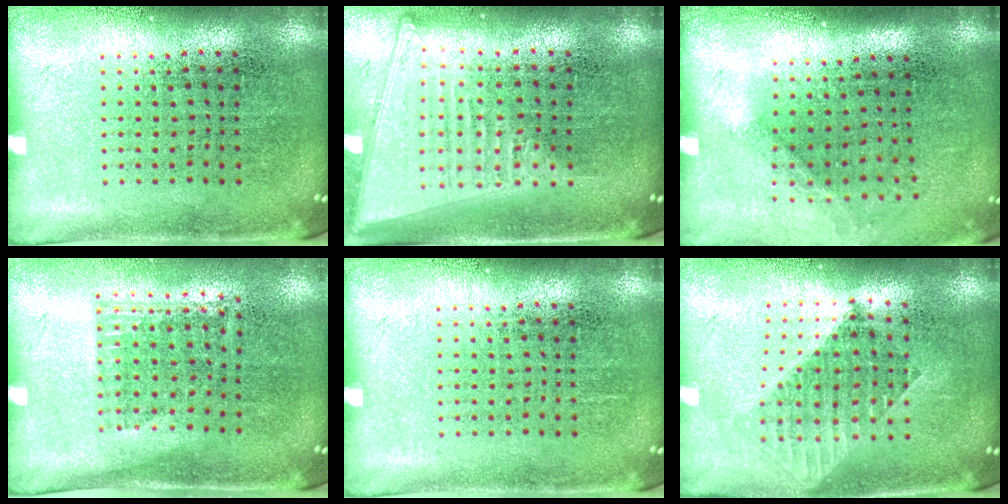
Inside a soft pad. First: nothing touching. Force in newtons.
{"total": 2.0, "press": 1.7, "slide": 1.0}
{"total": 1.2, "press": 0.9, "slide": 0.8}
{"total": 1.2, "press": 0.9, "slide": 0.8}
{"total": 0.0}
{"total": 1.7, "press": 1.4, "slide": 1.0}